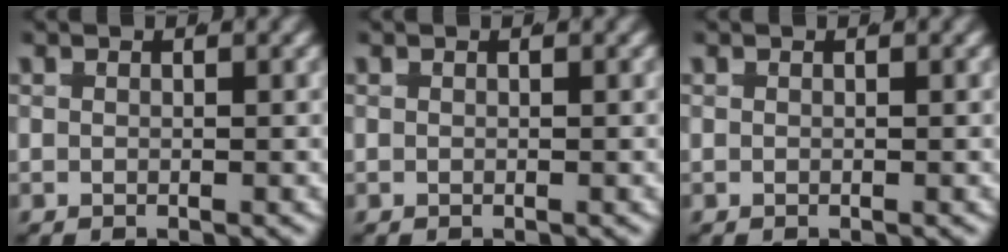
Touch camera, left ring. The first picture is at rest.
{"total": 0.0}
{"total": 0.0}